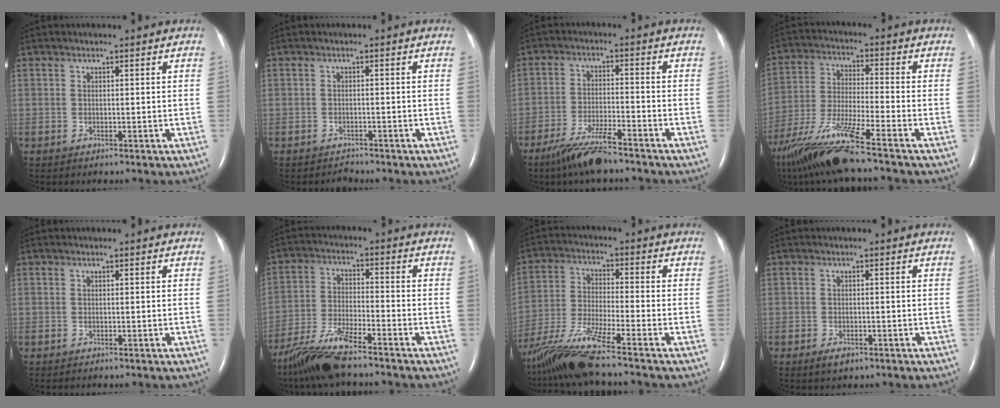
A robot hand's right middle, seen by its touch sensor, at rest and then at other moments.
{"total": 1.2, "force": [-1.1, 0.3, -0.3], "torque": [-0.001, -0.005, -0.018]}
{"total": 7.6, "force": [-6.0, 0.7, 4.7], "torque": [-0.102, -0.020, -0.112]}
{"total": 14.7, "force": [-11.0, -0.3, 9.7], "torque": [-0.206, -0.033, -0.207]}
{"total": 0.0}
{"total": 9.8, "force": [-8.0, 0.8, 5.5], "torque": [-0.115, -0.028, -0.149]}
{"total": 12.4, "force": [-10.3, -1.5, 6.8], "torque": [-0.140, -0.025, -0.191]}
{"total": 1.9, "force": [-1.1, 0.9, 1.2], "torque": [-0.028, -0.002, -0.015]}